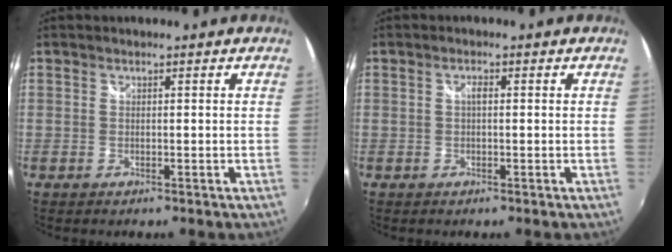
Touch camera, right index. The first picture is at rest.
{"total": 1.1, "force": [0.0, 0.5, 1.0], "torque": [-0.018, 0.004, -0.003]}